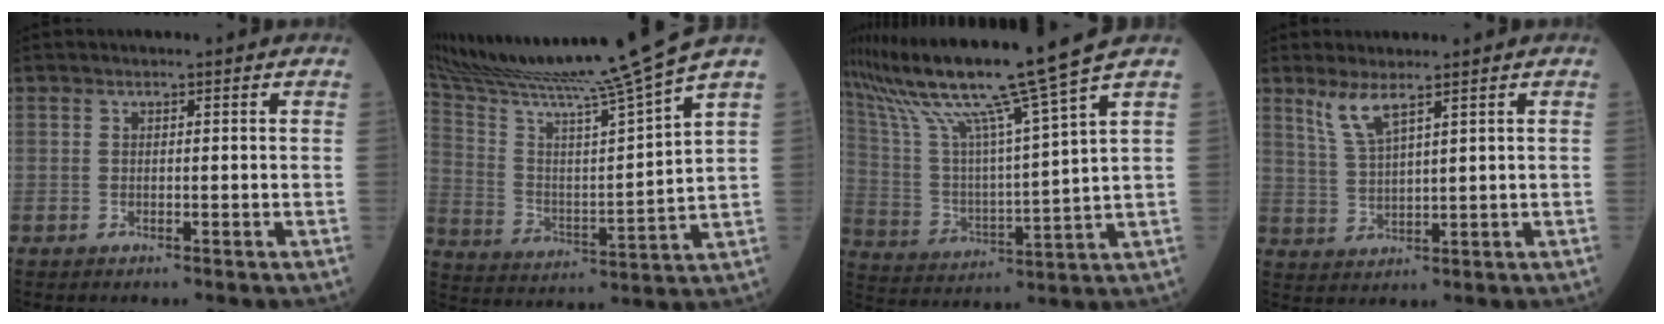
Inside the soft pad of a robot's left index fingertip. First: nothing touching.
{"total": 19.4, "force": [16.6, -3.9, 9.1], "torque": [-0.169, -0.048, 0.275]}
{"total": 18.0, "force": [14.0, -3.1, 10.9], "torque": [-0.198, -0.018, 0.249]}
{"total": 4.2, "force": [3.1, 0.1, 2.9], "torque": [-0.070, -0.003, 0.069]}